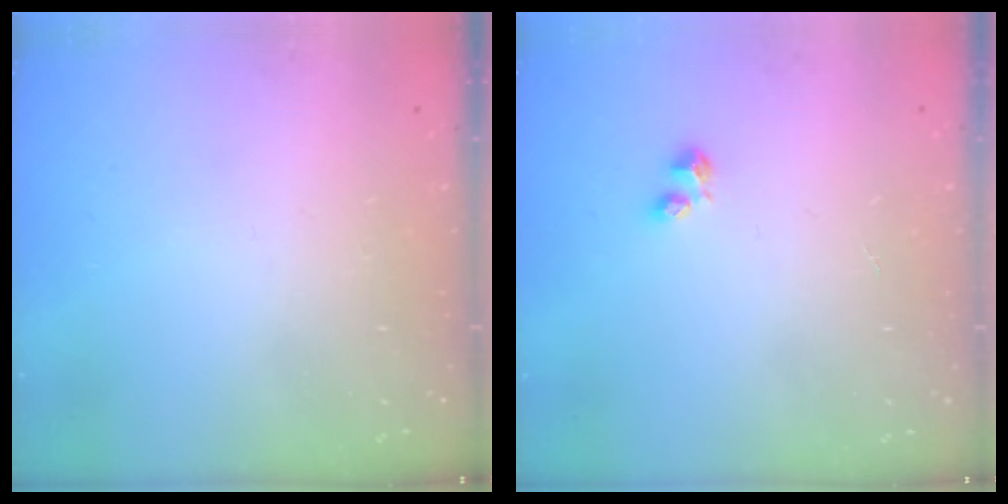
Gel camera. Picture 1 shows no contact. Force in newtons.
{"total": 2.9, "press": 2.8, "slide": 0.6}